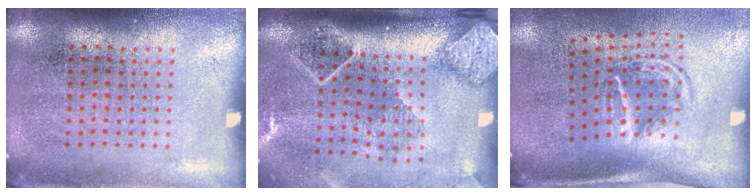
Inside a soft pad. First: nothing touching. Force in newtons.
{"total": 2.6, "press": 1.9, "slide": 1.8}
{"total": 1.7, "press": 1.1, "slide": 1.3}